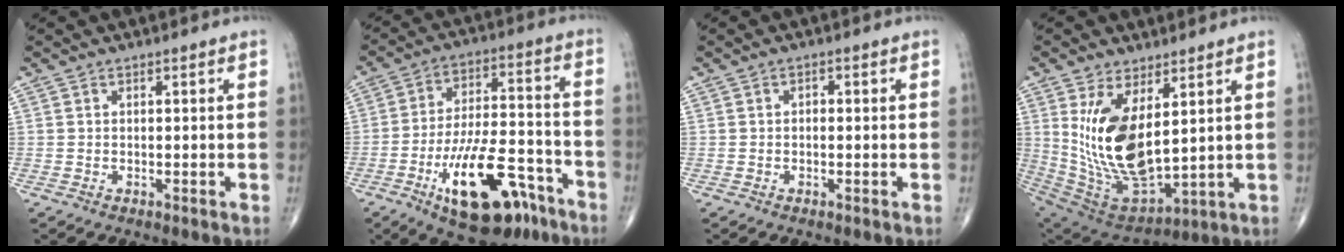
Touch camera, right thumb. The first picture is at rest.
{"total": 19.3, "force": [-9.9, 8.1, 14.4], "torque": [-0.217, 0.063, -0.150]}
{"total": 1.1, "force": [0.0, 0.6, 0.9], "torque": [-0.009, 0.004, -0.004]}
{"total": 17.4, "force": [4.1, 8.3, 14.8], "torque": [-0.276, -0.031, 0.105]}